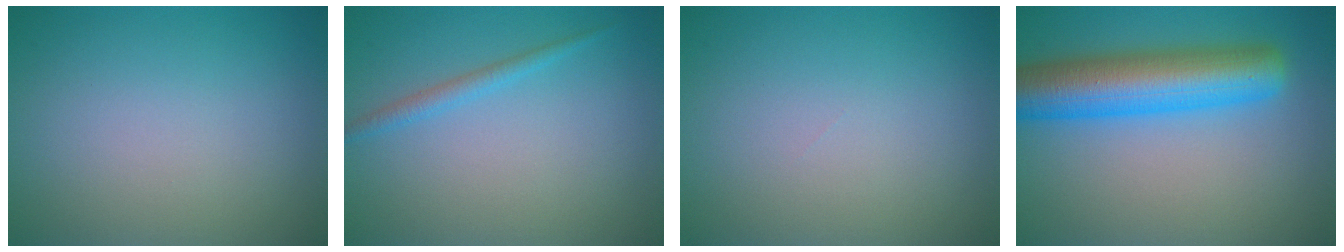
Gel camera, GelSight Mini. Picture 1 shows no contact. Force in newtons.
{"total": 1.3, "press": 1.3, "slide": 0.1}
{"total": 0.0}
{"total": 8.8, "press": 8.8, "slide": 0.2}